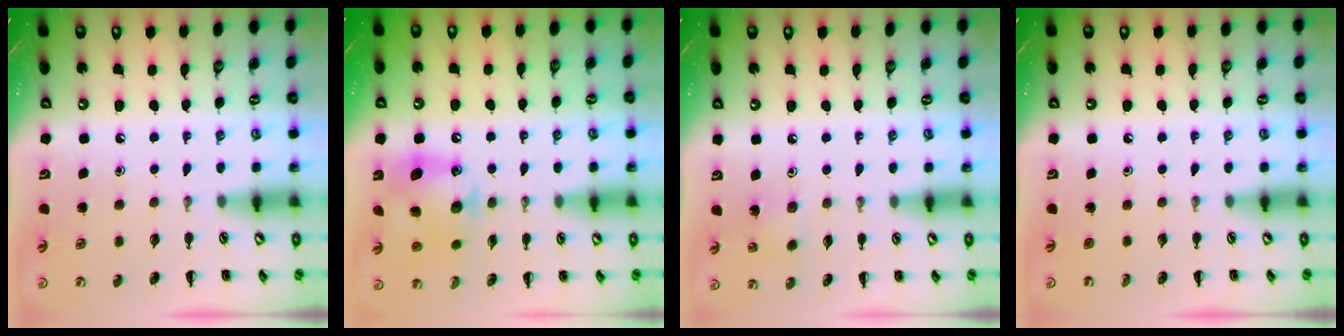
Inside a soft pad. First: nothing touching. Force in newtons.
{"total": 12.6, "press": 12.5, "slide": 1.6}
{"total": 3.6, "press": 3.4, "slide": 1.0}
{"total": 0.0}